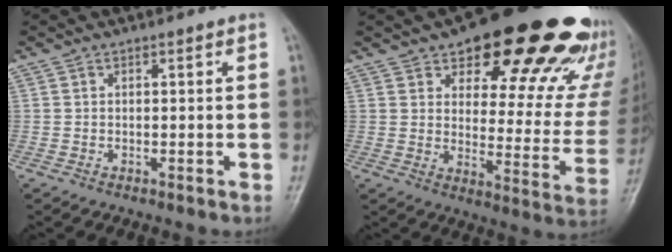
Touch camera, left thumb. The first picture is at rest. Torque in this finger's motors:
{"motor_torque": [0.77, 0.75, 1.49, -1.27, 0.14]}